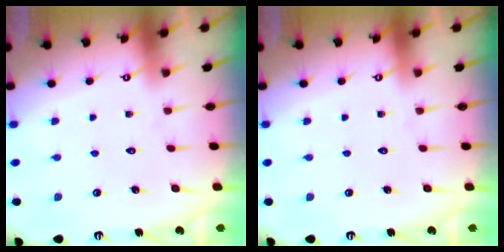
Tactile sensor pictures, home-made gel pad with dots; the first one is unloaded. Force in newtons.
{"total": 0.0}